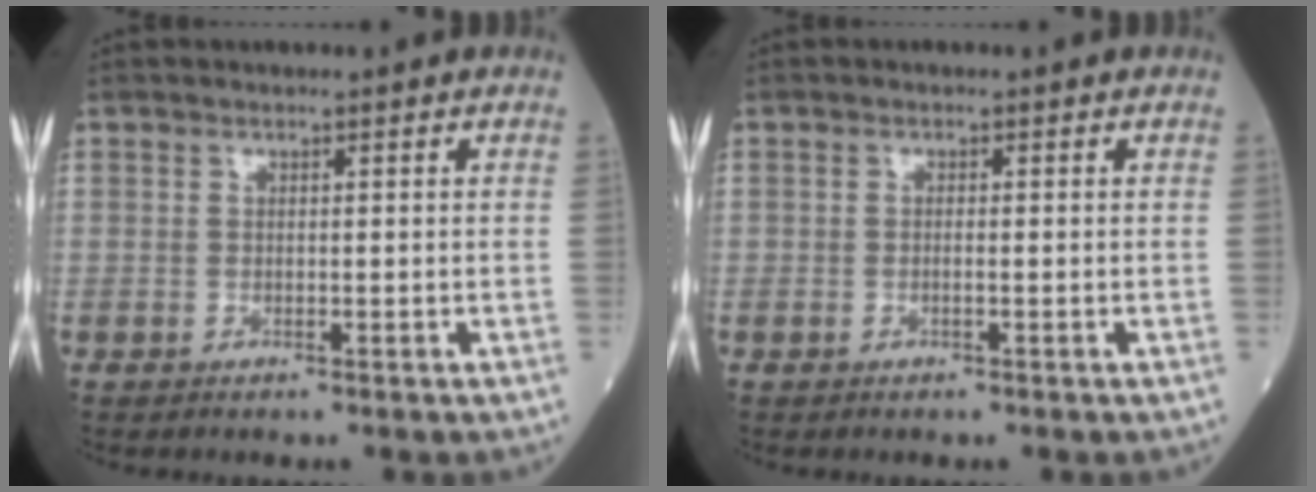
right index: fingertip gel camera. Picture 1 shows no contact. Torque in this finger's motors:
{"motor_torque": [-0.03, -0.04, -0.03, 0.00]}